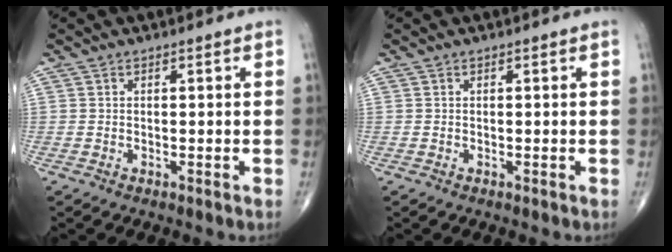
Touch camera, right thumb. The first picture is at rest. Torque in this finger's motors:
{"motor_torque": [-0.11, 0.26, -0.06, -0.13, 0.01]}